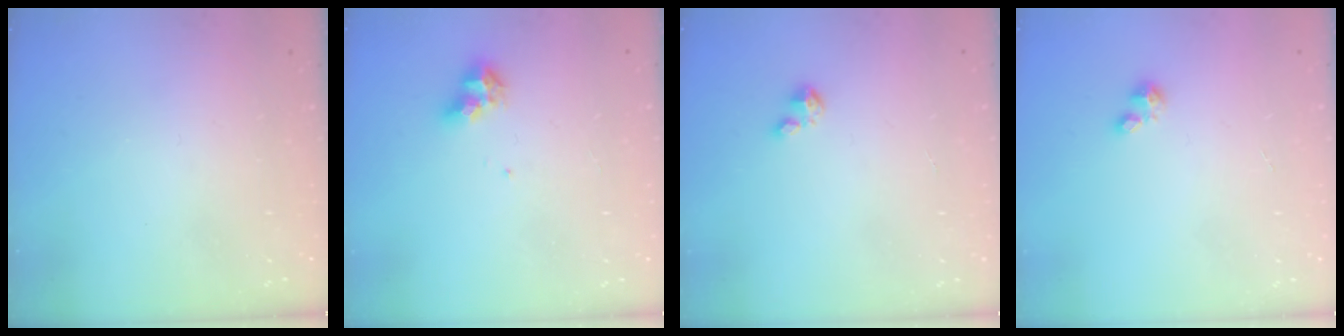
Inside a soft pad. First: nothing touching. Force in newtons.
{"total": 6.1, "press": 6.1, "slide": 1.0}
{"total": 1.2, "press": 1.2, "slide": 0.2}
{"total": 0.9, "press": 0.9, "slide": 0.1}